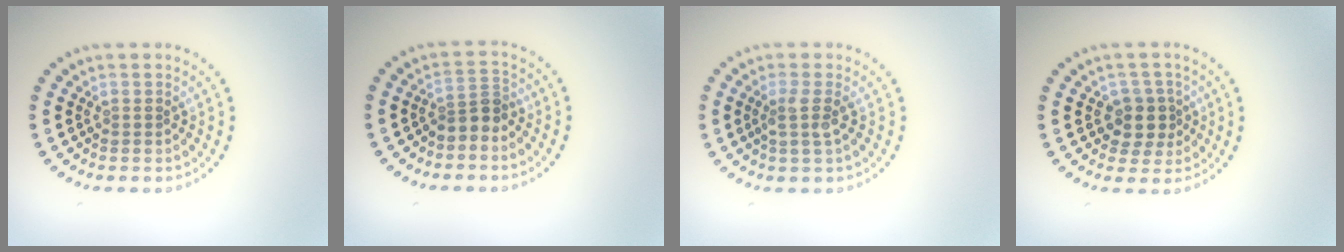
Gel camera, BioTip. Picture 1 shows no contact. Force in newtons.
{"total": 2.3, "press": 1.9, "slide": 1.4}
{"total": 1.8, "press": 1.3, "slide": 1.3}
{"total": 2.6, "press": 2.3, "slide": 1.2}